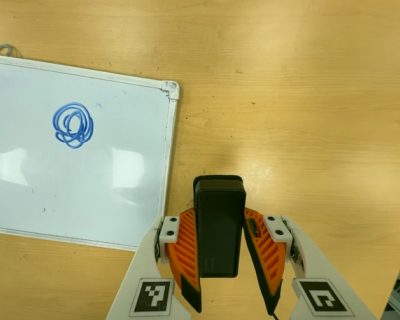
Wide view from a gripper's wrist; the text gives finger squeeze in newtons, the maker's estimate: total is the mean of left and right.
{"total": 3.9, "left": 3.1, "right": 4.7}